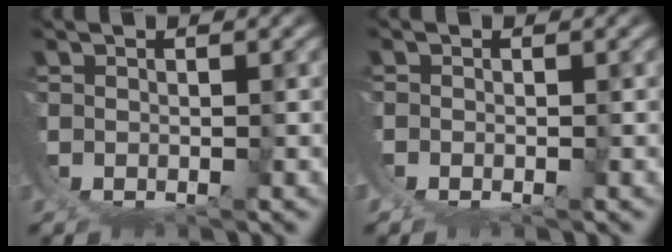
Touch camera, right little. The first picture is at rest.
{"total": 0.6, "force": [0.0, 0.2, 0.5], "torque": [-0.014, -0.001, 0.000]}